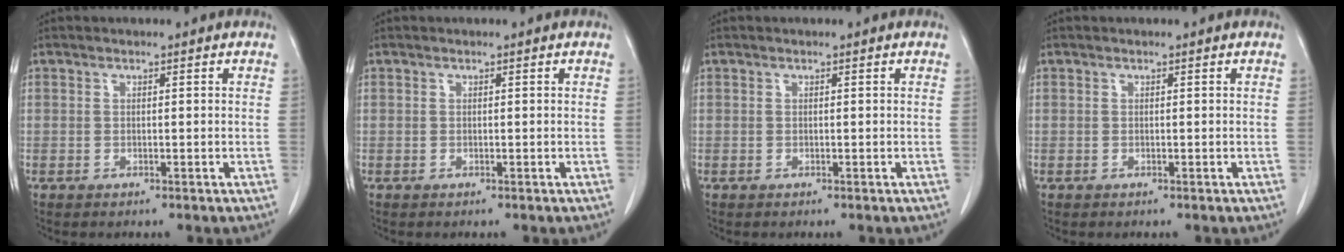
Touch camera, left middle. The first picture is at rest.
{"total": 0.0}
{"total": 0.0}
{"total": 0.0}